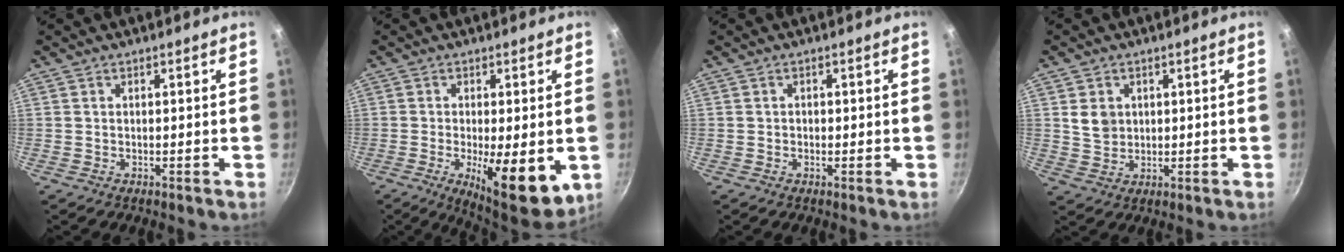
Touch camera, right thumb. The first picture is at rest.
{"total": 13.7, "force": [-3.6, 4.6, 12.3], "torque": [-0.172, -0.024, -0.040]}
{"total": 0.6, "force": [-0.1, 0.5, 0.2], "torque": [0.002, 0.002, -0.004]}
{"total": 4.5, "force": [1.3, 3.7, 2.2], "torque": [-0.023, -0.009, 0.029]}